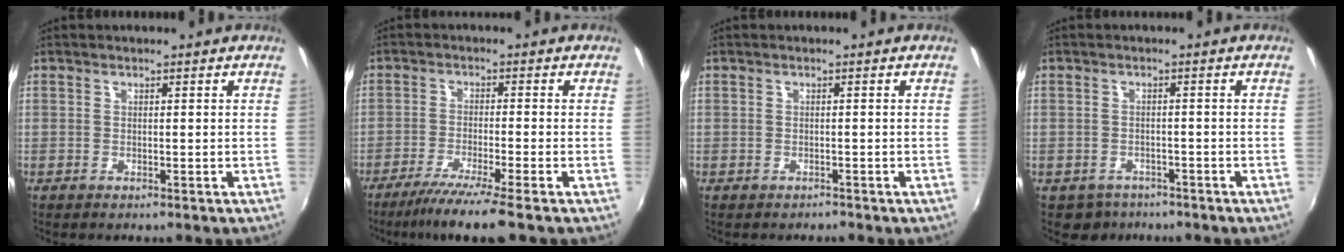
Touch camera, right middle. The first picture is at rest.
{"total": 7.6, "force": [-5.9, -0.8, 4.8], "torque": [-0.106, -0.017, -0.101]}
{"total": 0.7, "force": [-0.6, 0.4, -0.1], "torque": [-0.002, 0.000, -0.009]}
{"total": 3.8, "force": [-2.8, 2.5, 0.3], "torque": [-0.017, -0.003, -0.043]}